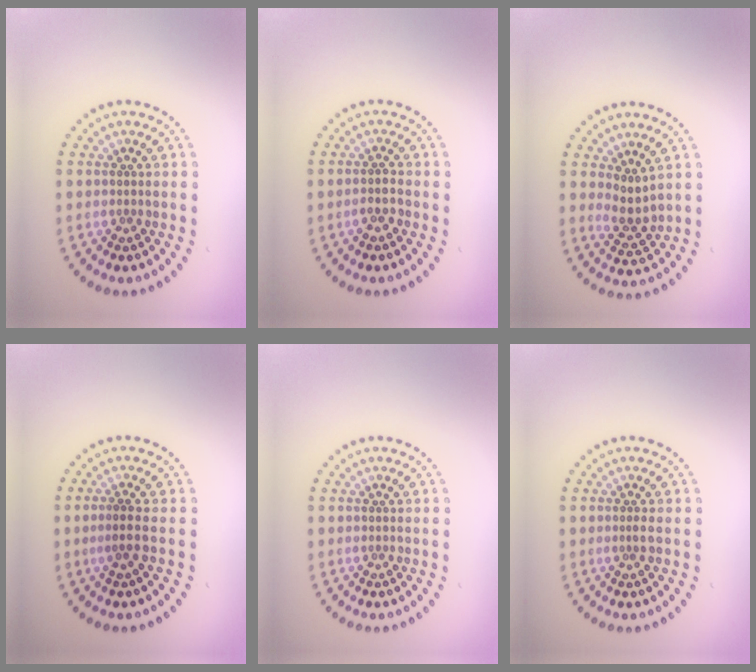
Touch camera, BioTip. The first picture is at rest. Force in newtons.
{"total": 1.6, "press": 1.3, "slide": 0.9}
{"total": 2.2, "press": 1.7, "slide": 1.3}
{"total": 1.5, "press": 1.2, "slide": 1.0}
{"total": 0.0}
{"total": 0.7, "press": 0.5, "slide": 0.5}